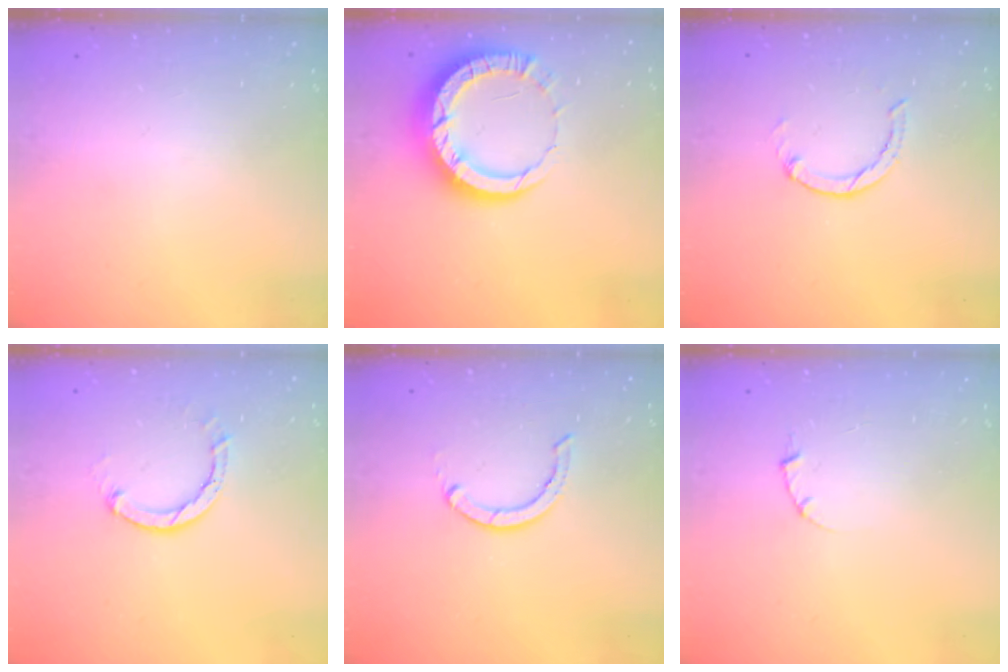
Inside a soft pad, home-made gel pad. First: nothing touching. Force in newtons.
{"total": 10.4, "press": 10.4, "slide": 1.0}
{"total": 1.0, "press": 0.9, "slide": 0.3}
{"total": 3.0, "press": 3.0, "slide": 0.4}
{"total": 2.9, "press": 2.9, "slide": 0.1}
{"total": 1.0, "press": 1.0, "slide": 0.3}